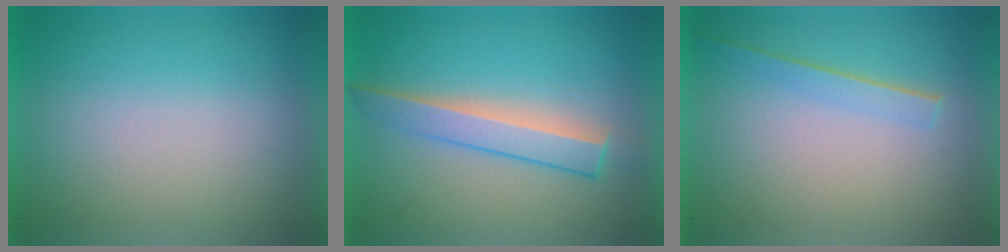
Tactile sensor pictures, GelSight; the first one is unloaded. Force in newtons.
{"total": 3.2}
{"total": 1.5}